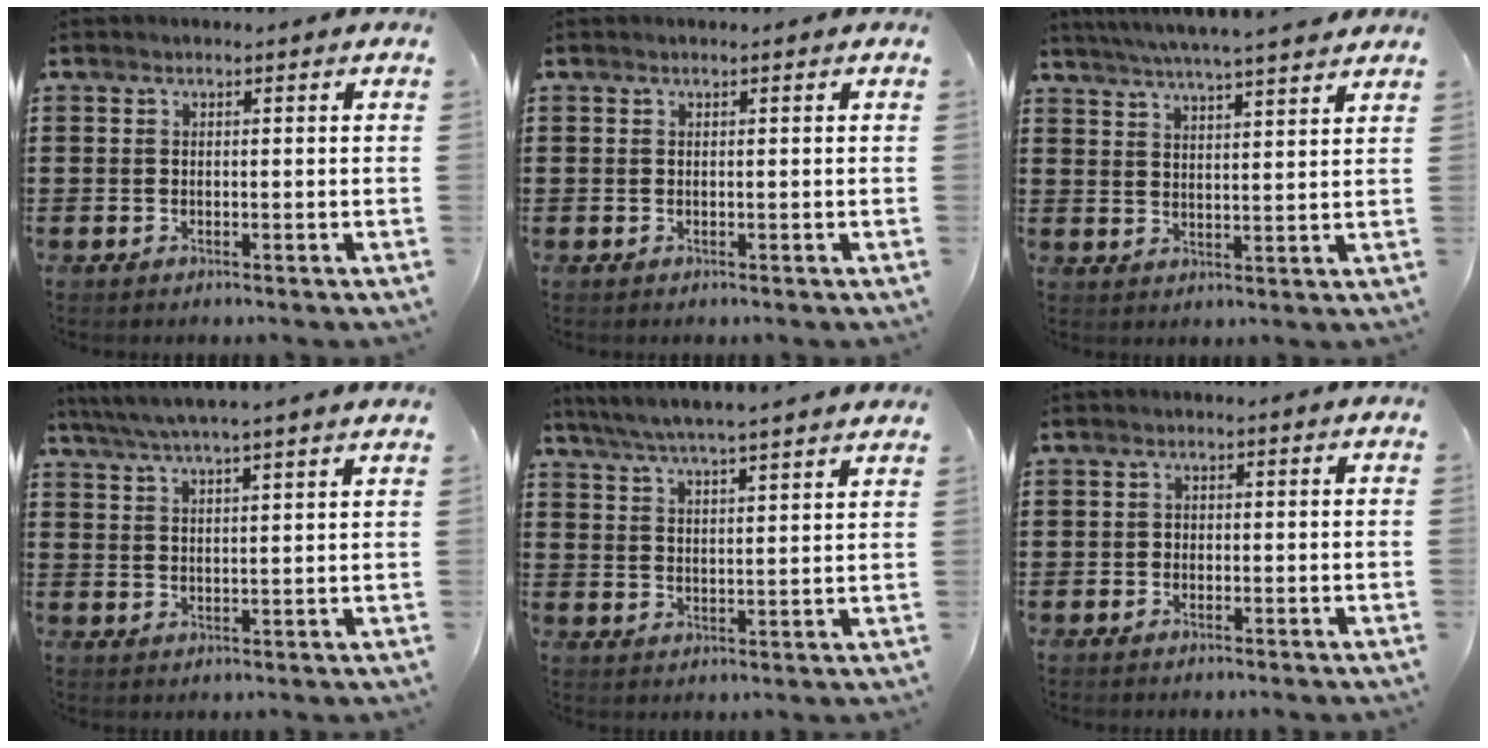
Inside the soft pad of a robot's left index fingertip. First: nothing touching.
{"total": 0.0}
{"total": 5.2, "force": [4.9, -0.5, 1.9], "torque": [-0.054, -0.022, 0.085]}
{"total": 4.6, "force": [4.2, -0.6, 1.8], "torque": [-0.049, -0.019, 0.073]}
{"total": 5.3, "force": [4.9, -0.7, 1.7], "torque": [-0.052, -0.031, 0.084]}
{"total": 0.8, "force": [-0.2, 0.7, 0.3], "torque": [-0.009, 0.002, -0.006]}